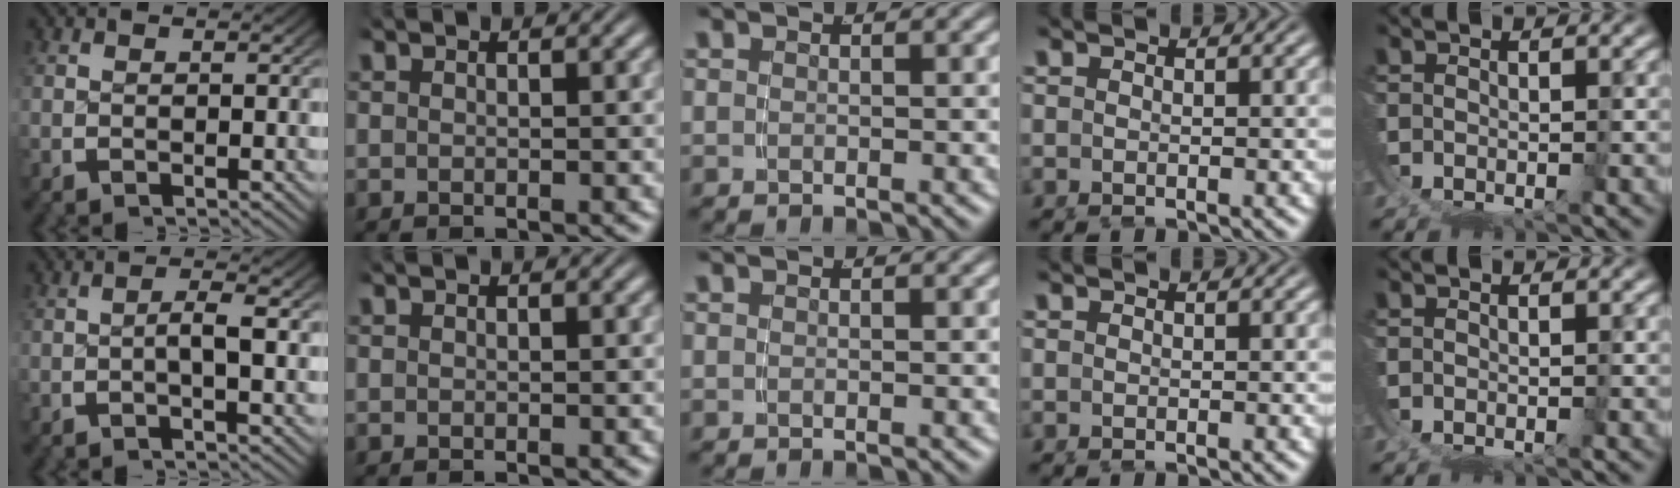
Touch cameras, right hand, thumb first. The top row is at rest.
{"thumb": {"total": 2.2, "force": [-0.2, 0.3, 2.2], "torque": [-0.043, 0.007, -0.008]}}